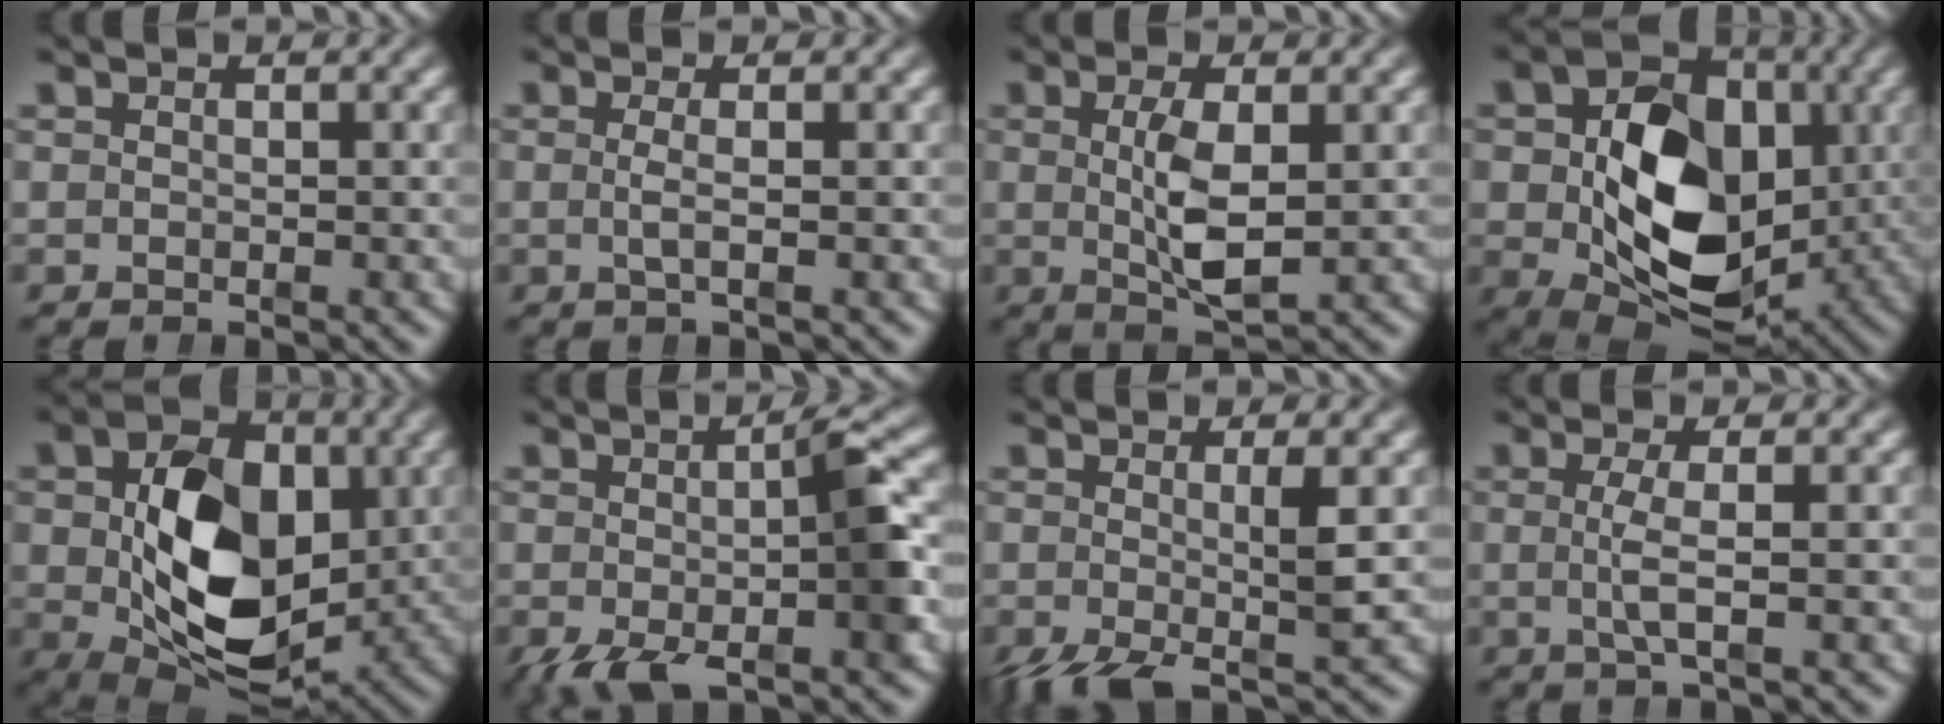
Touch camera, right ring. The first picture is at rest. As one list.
[{"total": 1.5, "force": [-0.3, -0.3, 1.4], "torque": [-0.026, 0.000, -0.004]}, {"total": 4.8, "force": [-0.3, 1.5, 4.6], "torque": [-0.074, -0.005, 0.001]}, {"total": 16.7, "force": [-1.6, 11.5, 12.0], "torque": [-0.207, -0.054, -0.001]}, {"total": 14.6, "force": [-1.1, 9.8, 10.8], "torque": [-0.191, -0.045, 0.001]}, {"total": 5.8, "force": [-2.1, 1.5, 5.1], "torque": [-0.079, -0.010, -0.023]}, {"total": 4.1, "force": [-2.3, 0.9, 3.2], "torque": [-0.062, -0.022, -0.026]}, {"total": 2.4, "force": [-0.2, -0.2, 2.4], "torque": [-0.047, 0.000, -0.001]}]